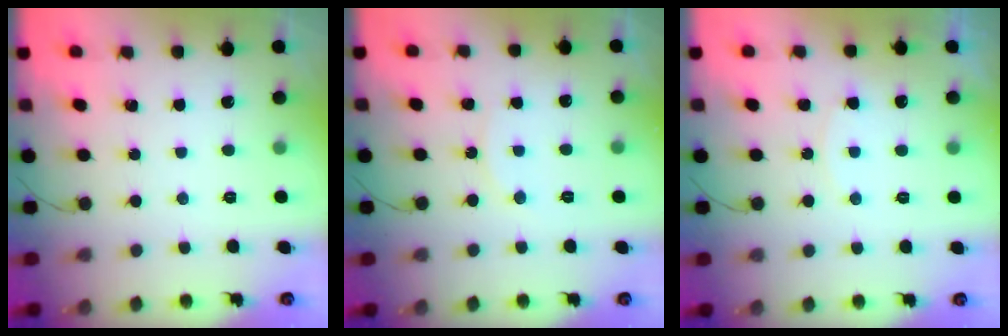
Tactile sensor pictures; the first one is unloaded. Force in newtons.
{"total": 5.9, "press": 5.9, "slide": 0.7}
{"total": 5.6, "press": 5.6, "slide": 0.5}